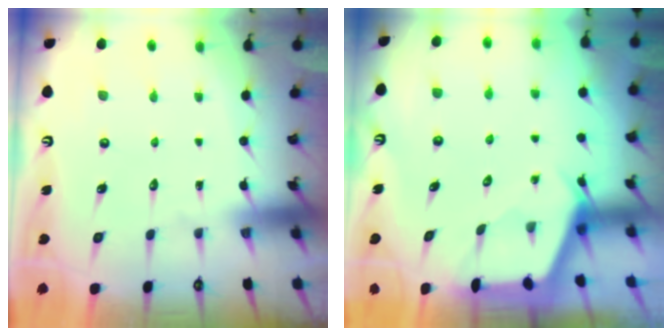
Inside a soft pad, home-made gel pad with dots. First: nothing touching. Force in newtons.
{"total": 3.5, "press": 3.5, "slide": 0.1}